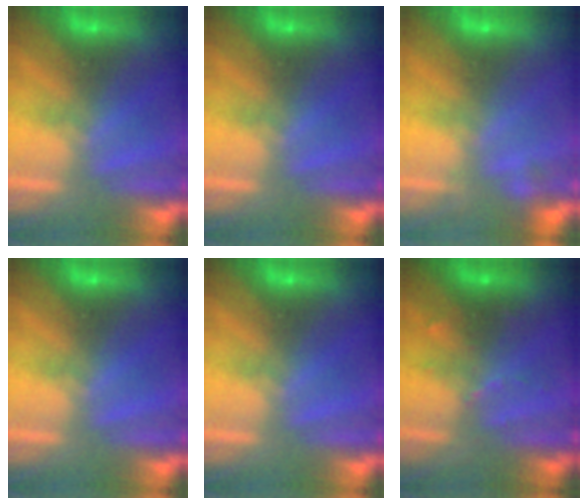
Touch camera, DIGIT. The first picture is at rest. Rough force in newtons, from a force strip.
{"total": 0.0}
{"total": 2.2}
{"total": 0.0}
{"total": 0.0}
{"total": 2.8}